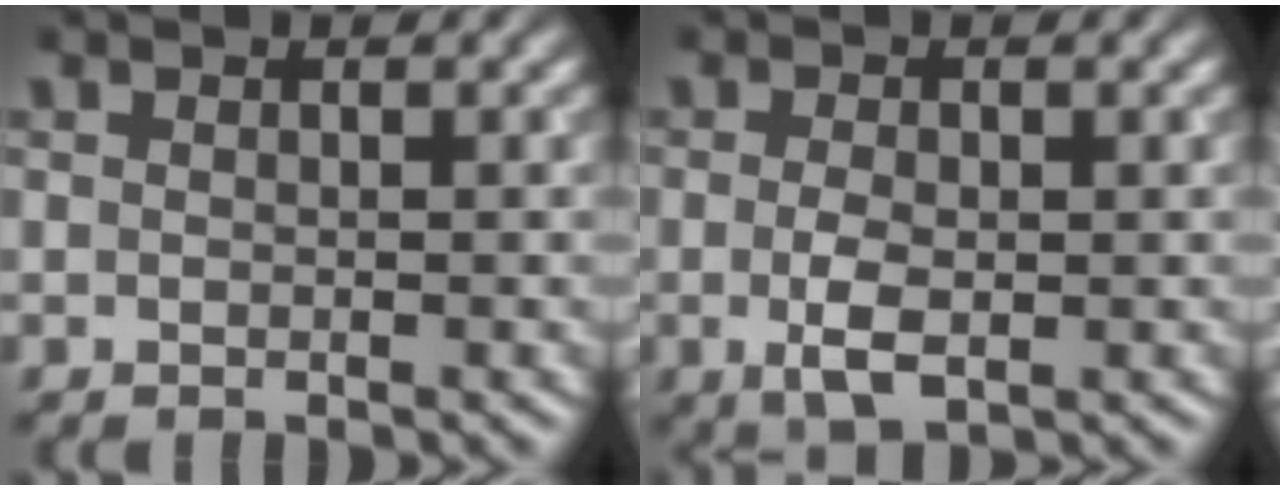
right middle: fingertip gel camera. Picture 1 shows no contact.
{"total": 3.1, "force": [-0.6, 1.5, 2.7], "torque": [-0.058, -0.008, -0.008]}